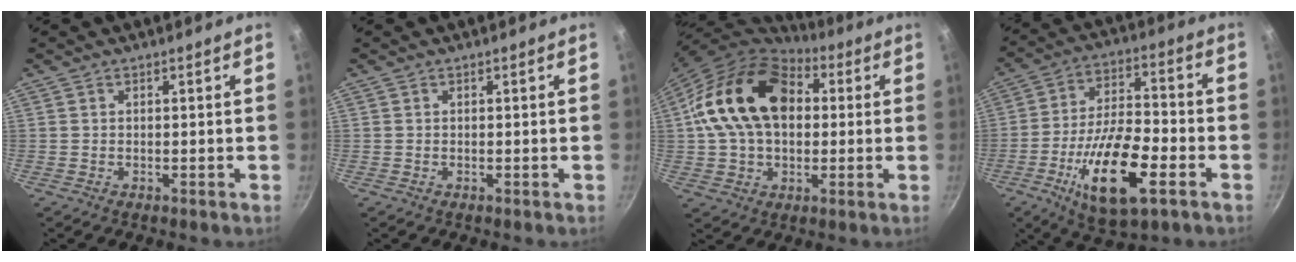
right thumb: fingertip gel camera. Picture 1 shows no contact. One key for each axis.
{"total": 0.0}
{"total": 21.0, "fx": 3.3, "fy": 14.6, "fz": 14.7, "tx": -0.239, "ty": 0.030, "tz": 0.046}
{"total": 18.3, "fx": -7.0, "fy": 7.2, "fz": 15.3, "tx": -0.267, "ty": 0.026, "tz": -0.122}